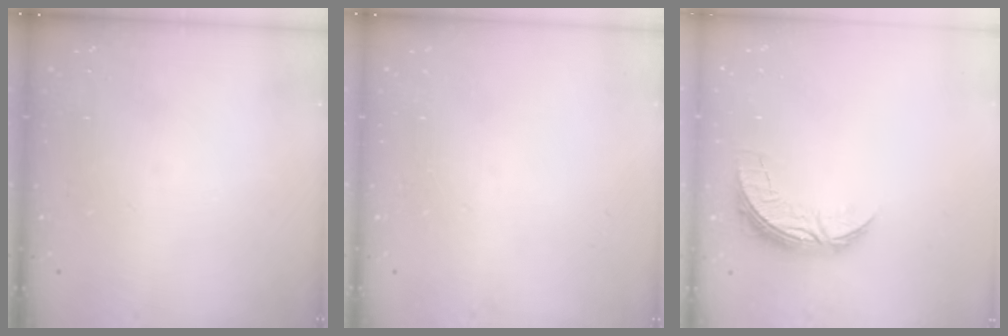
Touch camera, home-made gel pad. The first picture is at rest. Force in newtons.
{"total": 0.0}
{"total": 7.2, "press": 7.2, "slide": 0.2}